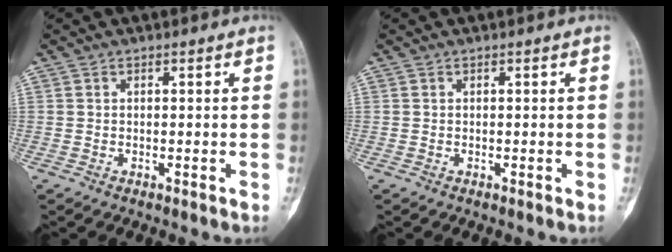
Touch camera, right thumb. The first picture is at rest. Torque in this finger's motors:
{"motor_torque": [0.09, -0.09, 0.02, -0.02, 0.01]}